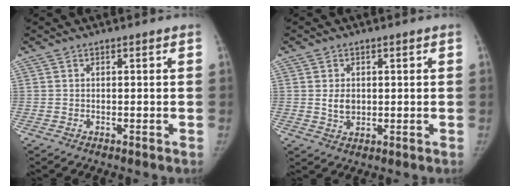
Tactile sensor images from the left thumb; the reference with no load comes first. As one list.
[{"total": 3.6, "force": [0.4, 2.8, 2.2], "torque": [-0.024, -0.006, 0.014]}]